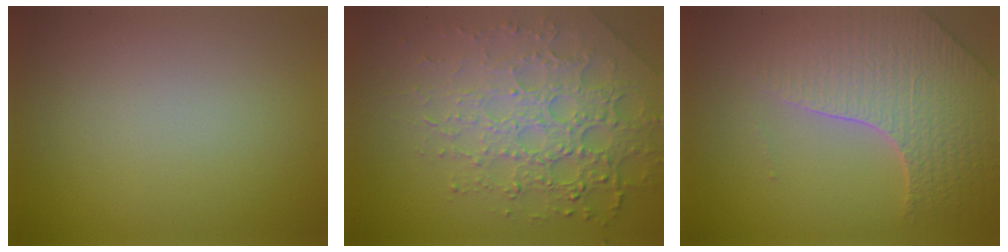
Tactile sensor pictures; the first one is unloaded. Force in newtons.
{"total": 7.8, "press": 5.5, "slide": 5.5}
{"total": 5.8, "press": 4.9, "slide": 3.0}